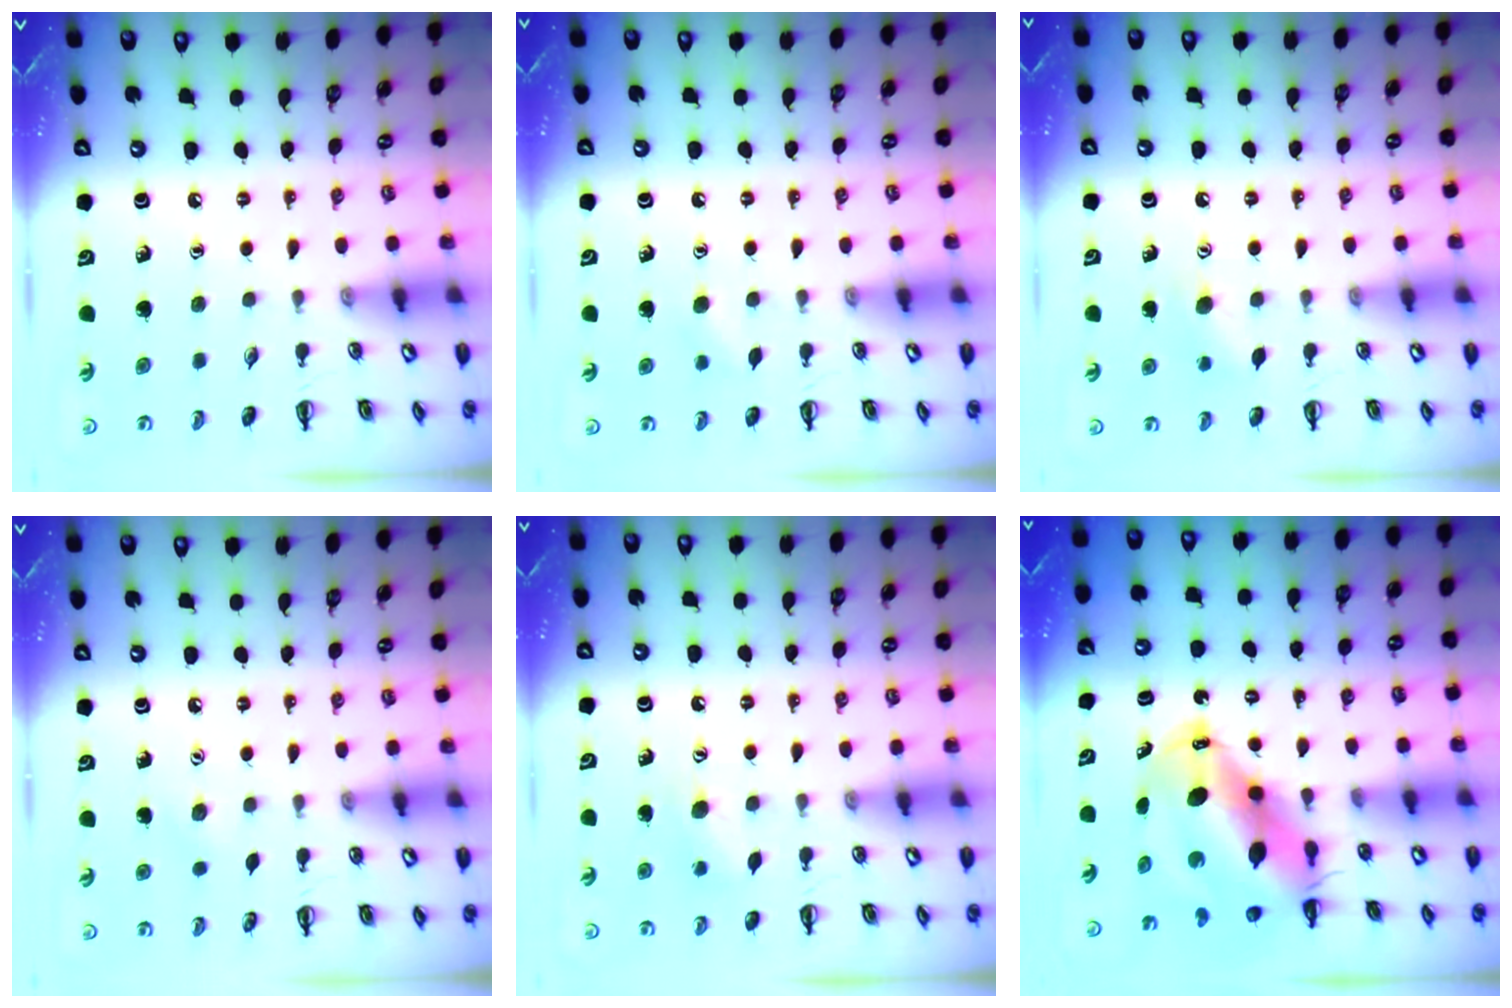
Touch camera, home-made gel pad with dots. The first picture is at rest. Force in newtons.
{"total": 5.4, "press": 5.2, "slide": 1.4}
{"total": 7.1, "press": 6.9, "slide": 1.6}
{"total": 3.7, "press": 3.6, "slide": 0.9}
{"total": 7.6, "press": 7.4, "slide": 1.5}
{"total": 13.1, "press": 12.6, "slide": 3.6}